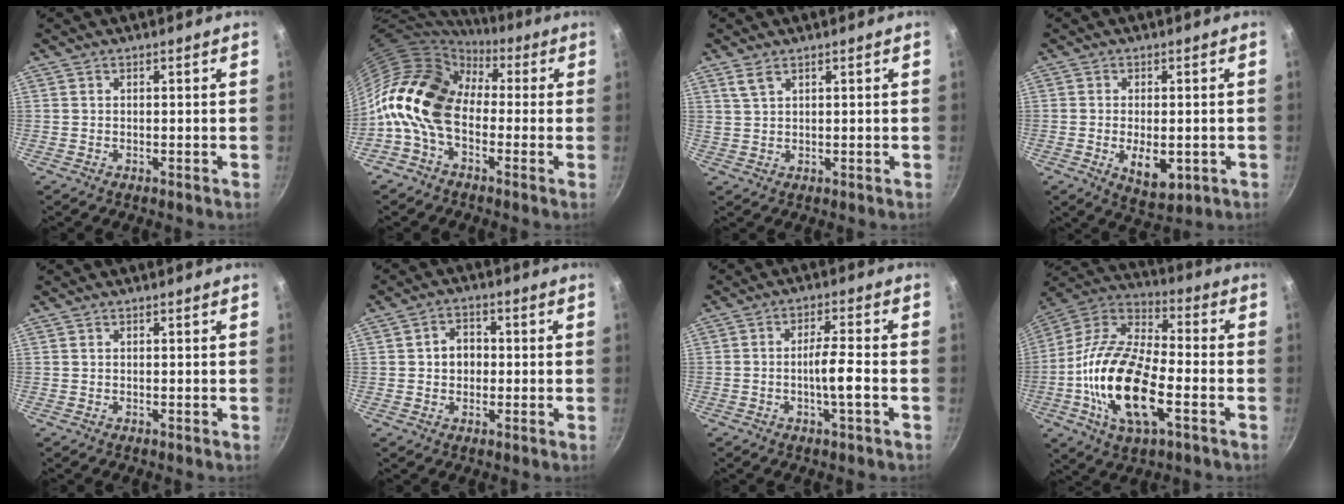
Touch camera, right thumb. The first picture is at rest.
{"total": 15.6, "force": [0.1, 10.6, 11.4], "torque": [-0.189, 0.034, -0.022]}
{"total": 2.6, "force": [1.7, 1.2, 1.6], "torque": [-0.029, -0.005, 0.036]}
{"total": 7.5, "force": [-1.6, 3.9, 6.1], "torque": [-0.082, -0.005, -0.012]}
{"total": 0.0}
{"total": 5.1, "force": [0.1, 4.2, 2.9], "torque": [-0.019, 0.009, -0.003]}
{"total": 5.7, "force": [-1.9, 0.8, 5.3], "torque": [-0.093, 0.021, -0.034]}
{"total": 21.6, "force": [-5.6, 9.8, 18.4], "torque": [-0.353, 0.030, -0.122]}